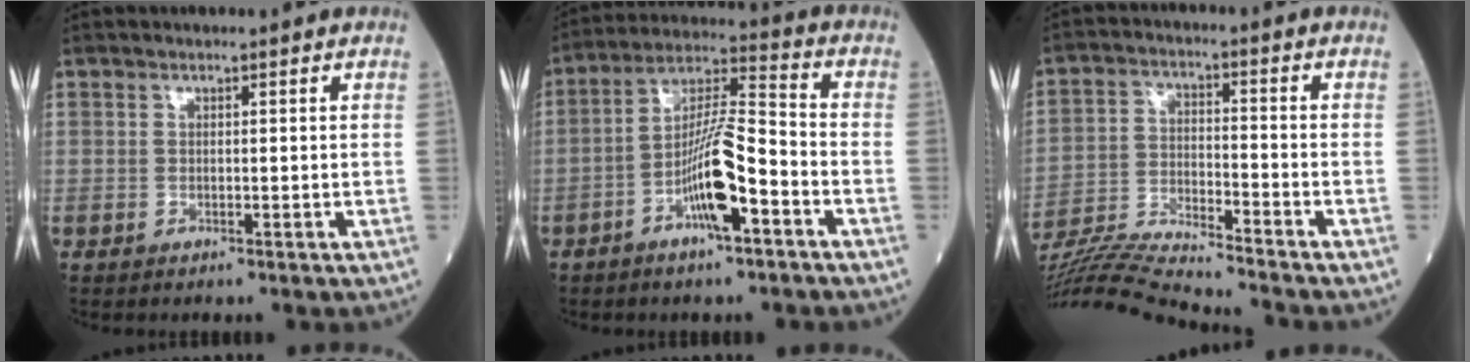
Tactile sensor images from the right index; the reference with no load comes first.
{"total": 10.9, "force": [-4.6, 1.5, 9.8], "torque": [-0.185, 0.011, -0.084]}
{"total": 14.3, "force": [-13.7, -1.3, 3.8], "torque": [-0.063, -0.004, -0.243]}